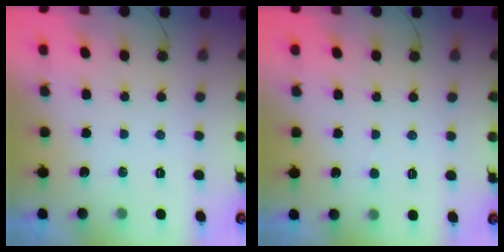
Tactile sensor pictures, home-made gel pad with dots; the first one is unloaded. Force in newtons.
{"total": 3.2, "press": 3.2, "slide": 0.3}